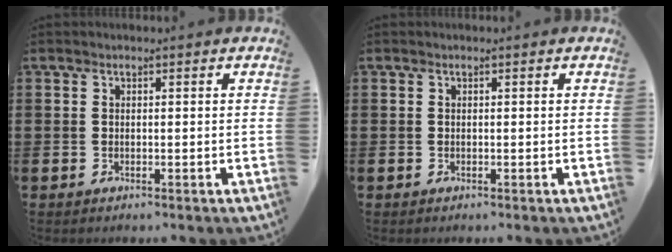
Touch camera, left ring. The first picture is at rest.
{"total": 0.0}